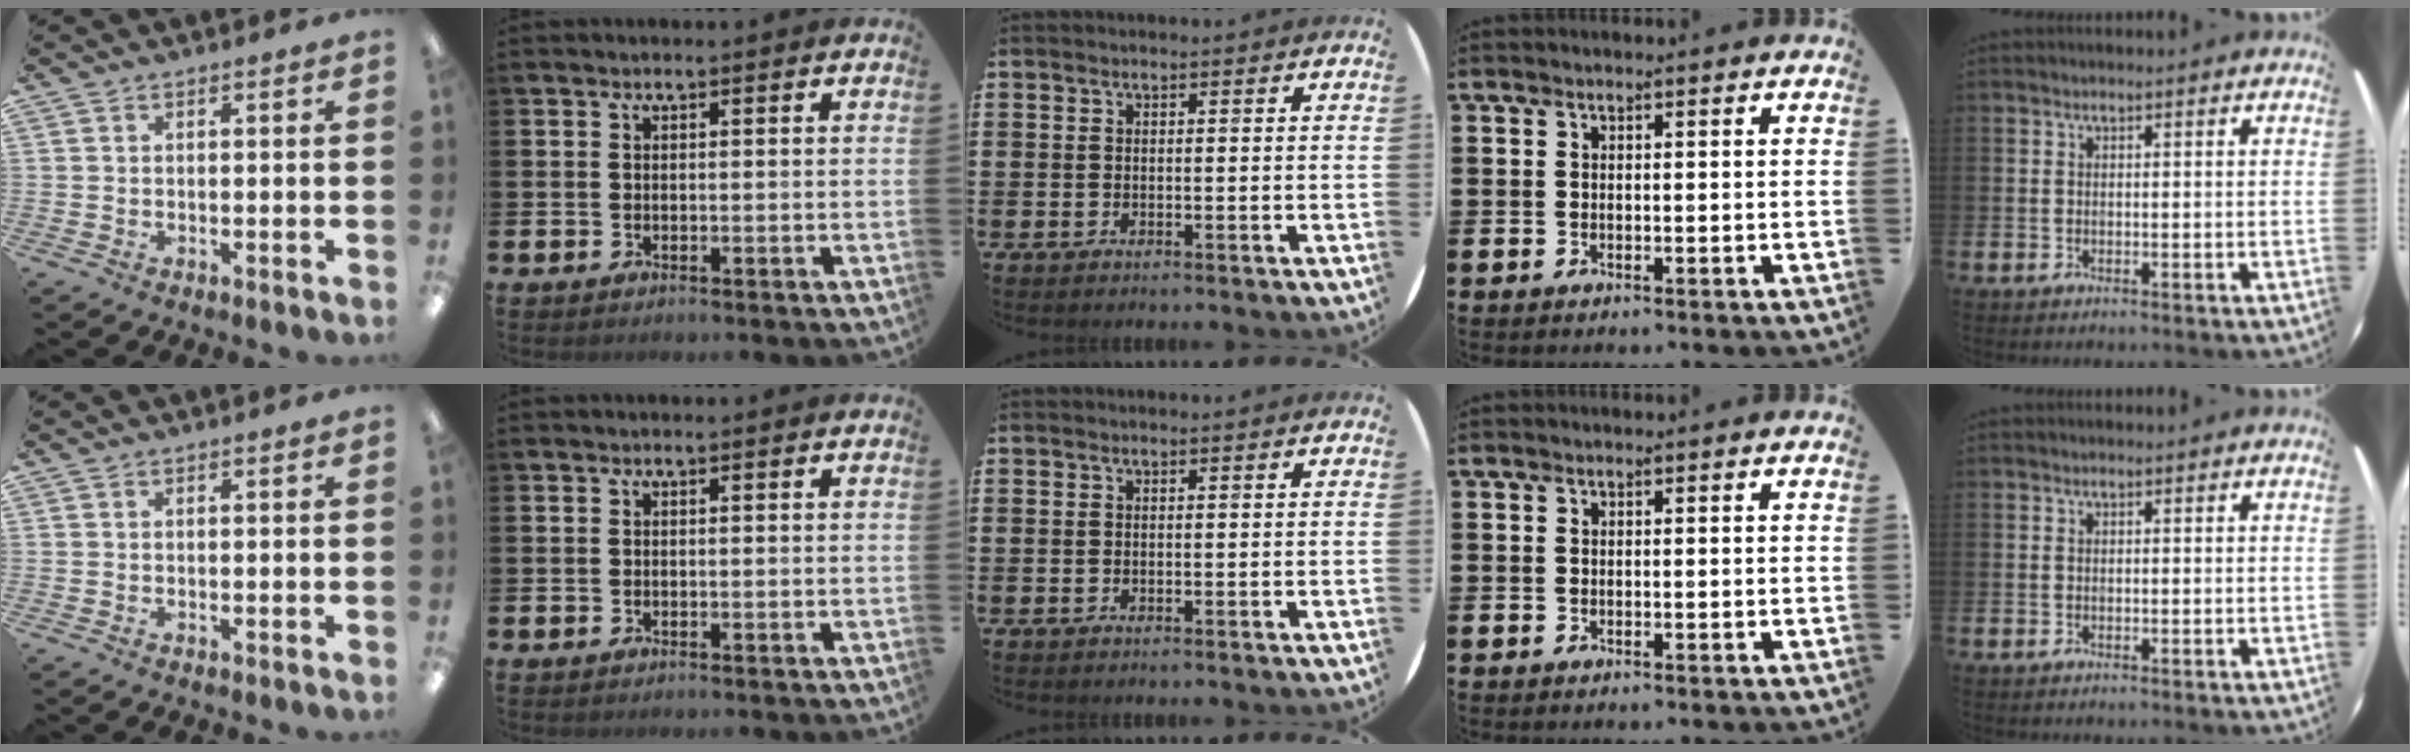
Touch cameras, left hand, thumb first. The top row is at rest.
{}